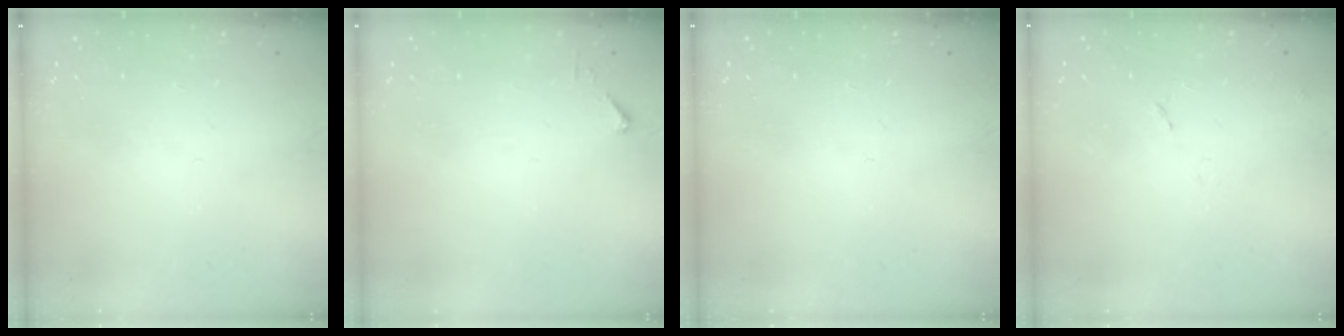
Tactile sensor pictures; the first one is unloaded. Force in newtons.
{"total": 2.7, "press": 2.7, "slide": 0.3}
{"total": 0.0}
{"total": 8.1, "press": 8.1, "slide": 0.6}